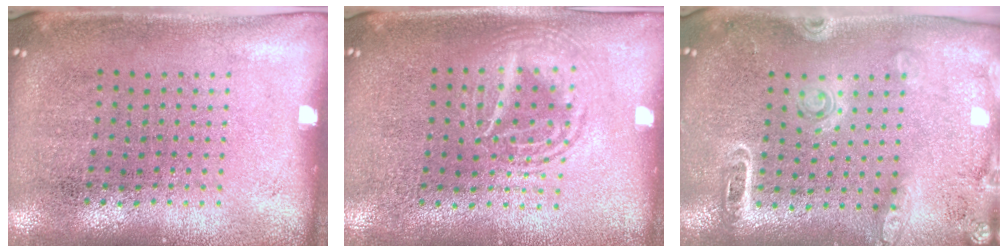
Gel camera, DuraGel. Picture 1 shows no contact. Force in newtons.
{"total": 1.6, "press": 1.6, "slide": 0.2}
{"total": 1.8, "press": 1.7, "slide": 0.4}